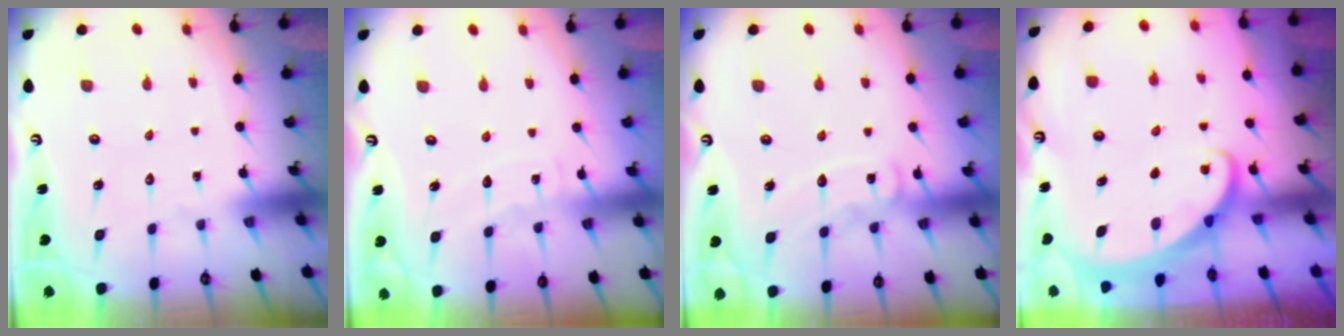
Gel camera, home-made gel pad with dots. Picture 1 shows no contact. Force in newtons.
{"total": 4.9, "press": 4.9, "slide": 0.6}
{"total": 9.4, "press": 9.4, "slide": 0.8}
{"total": 1.7, "press": 1.7, "slide": 0.2}